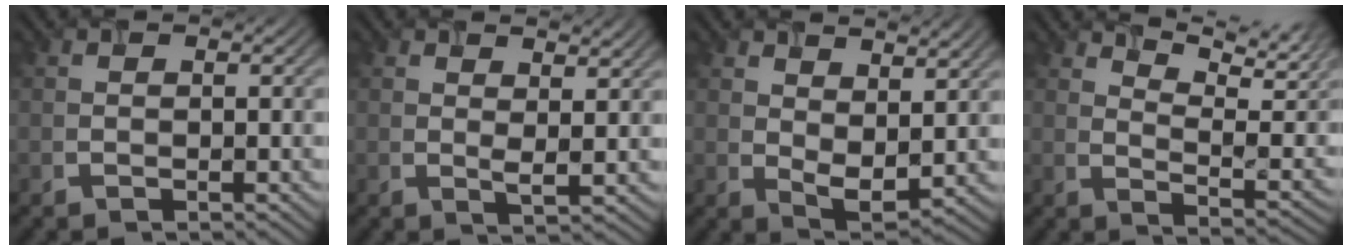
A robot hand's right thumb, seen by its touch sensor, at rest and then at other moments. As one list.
[{"total": 2.7, "force": [2.0, 0.4, 1.9], "torque": [-0.036, -0.005, 0.037]}, {"total": 5.5, "force": [3.1, 2.7, 3.7], "torque": [-0.061, -0.004, 0.061]}, {"total": 8.1, "force": [5.0, 2.8, 5.7], "torque": [-0.096, 0.001, 0.079]}]